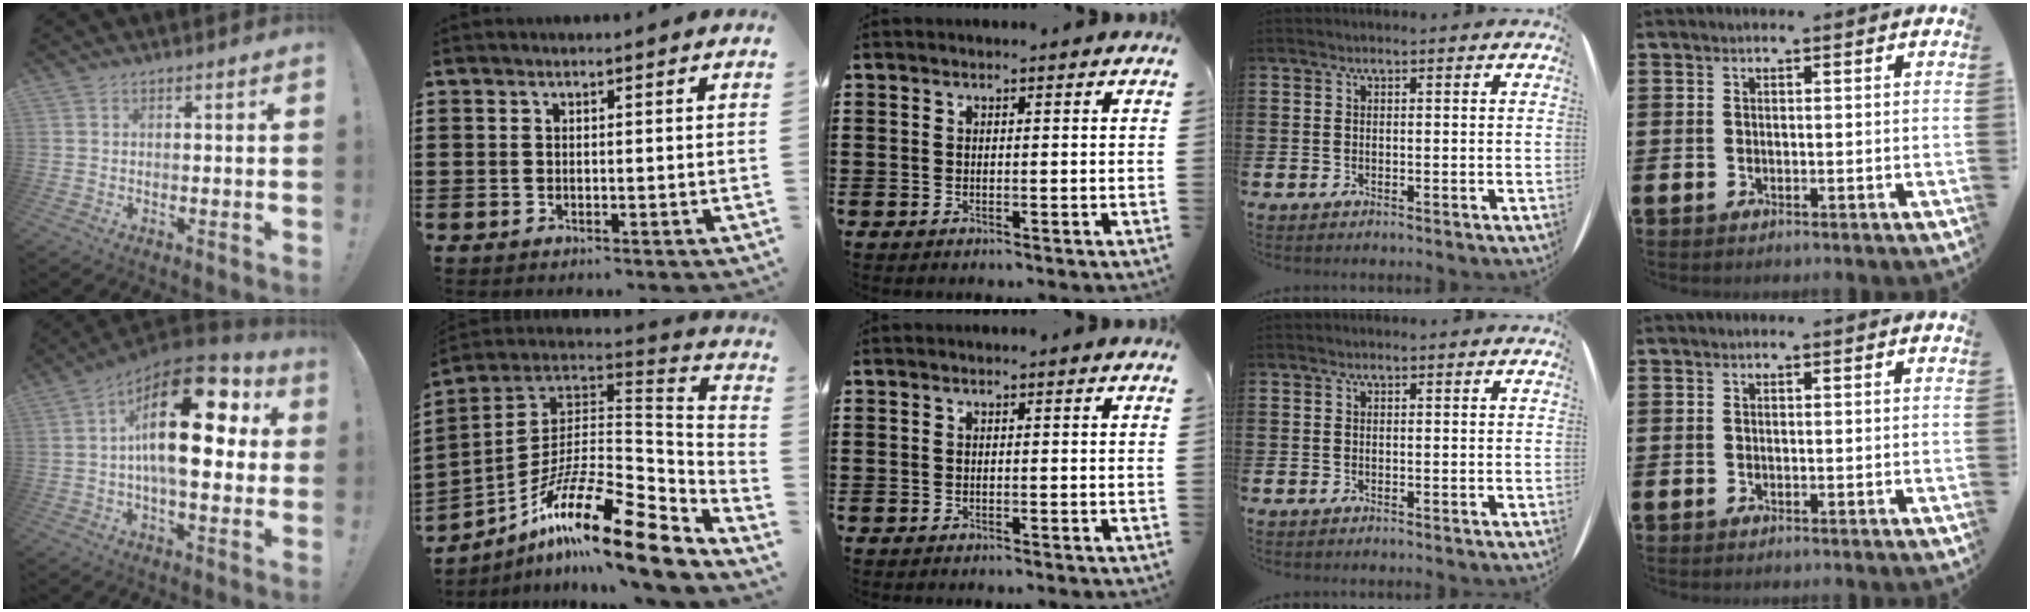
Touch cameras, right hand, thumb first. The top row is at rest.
{"thumb": {"total": 24.1, "force": [4.1, 11.6, 20.8], "torque": [-0.325, -0.012, 0.067]}, "index": {"total": 18.7, "force": [-11.9, 4.4, 13.8], "torque": [-0.237, 0.020, -0.213]}}